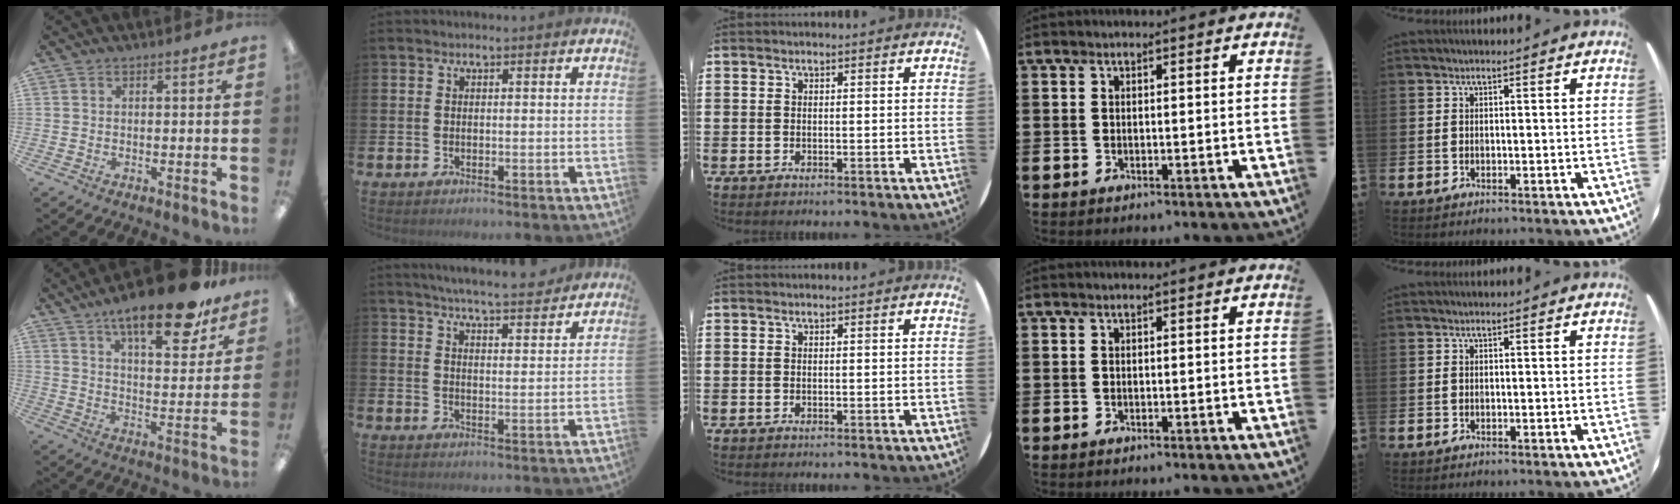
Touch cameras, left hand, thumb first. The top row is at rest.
{"thumb": {"total": 17.5, "force": [12.5, 5.5, 11.0], "torque": [-0.162, -0.073, 0.203]}, "index": {"total": 5.9, "force": [5.8, 0.0, 1.2], "torque": [-0.029, -0.040, 0.100]}}